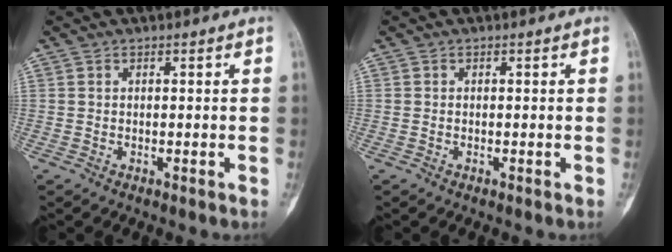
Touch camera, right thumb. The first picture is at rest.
{"total": 0.0}